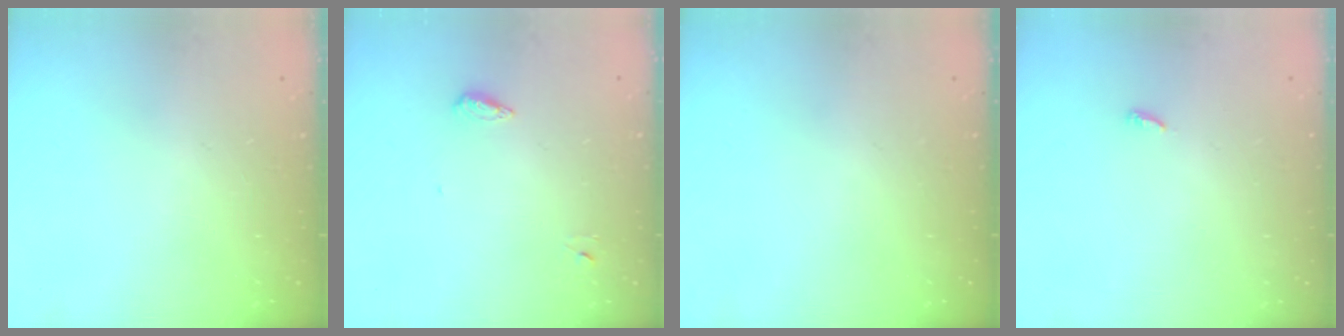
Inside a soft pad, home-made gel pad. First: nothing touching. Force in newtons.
{"total": 4.6, "press": 4.4, "slide": 1.0}
{"total": 0.0}
{"total": 2.5, "press": 2.5, "slide": 0.2}